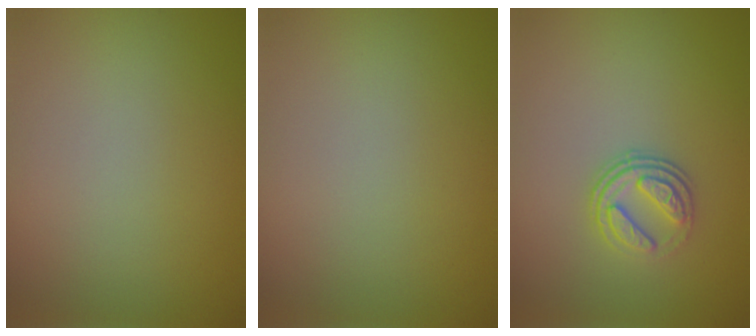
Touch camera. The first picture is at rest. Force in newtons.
{"total": 0.0}
{"total": 3.1, "press": 2.4, "slide": 1.9}